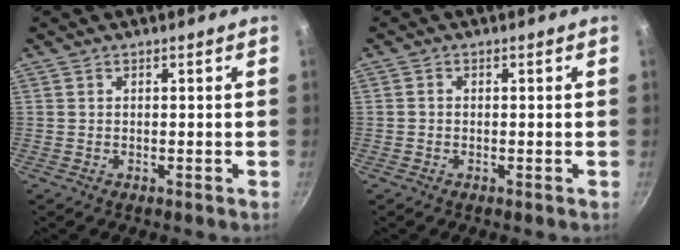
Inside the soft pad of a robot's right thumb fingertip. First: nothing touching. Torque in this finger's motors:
{"motor_torque": [-0.30, 0.10, -0.25, 0.03, 0.06]}